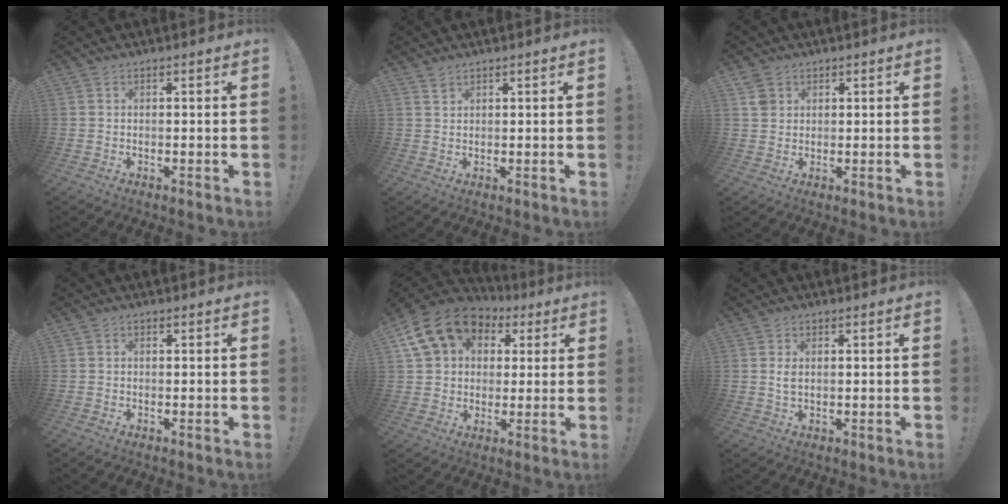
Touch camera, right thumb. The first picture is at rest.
{"total": 1.6, "force": [1.3, 0.8, 0.5], "torque": [0.005, -0.009, 0.022]}
{"total": 3.6, "force": [1.9, 2.9, 1.0], "torque": [-0.014, -0.003, 0.037]}
{"total": 0.0}
{"total": 16.5, "force": [7.2, 12.4, 8.1], "torque": [-0.125, -0.028, 0.141]}
{"total": 2.3, "force": [0.4, 1.1, 2.0], "torque": [-0.036, 0.000, 0.006]}